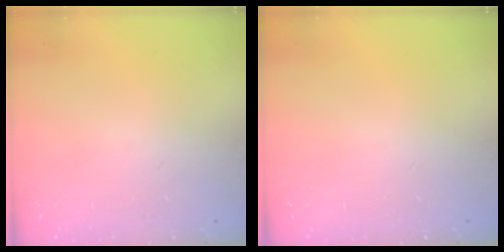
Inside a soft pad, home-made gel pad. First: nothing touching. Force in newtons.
{"total": 0.0}